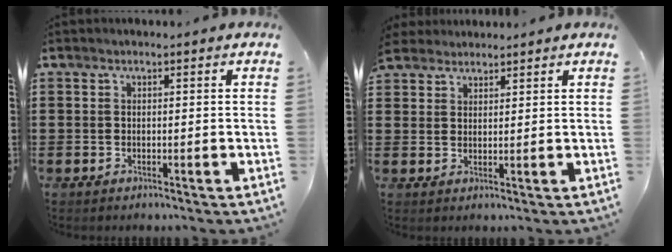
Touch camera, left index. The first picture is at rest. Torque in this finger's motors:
{"motor_torque": [2.14, 0.00, 1.05, 0.21]}